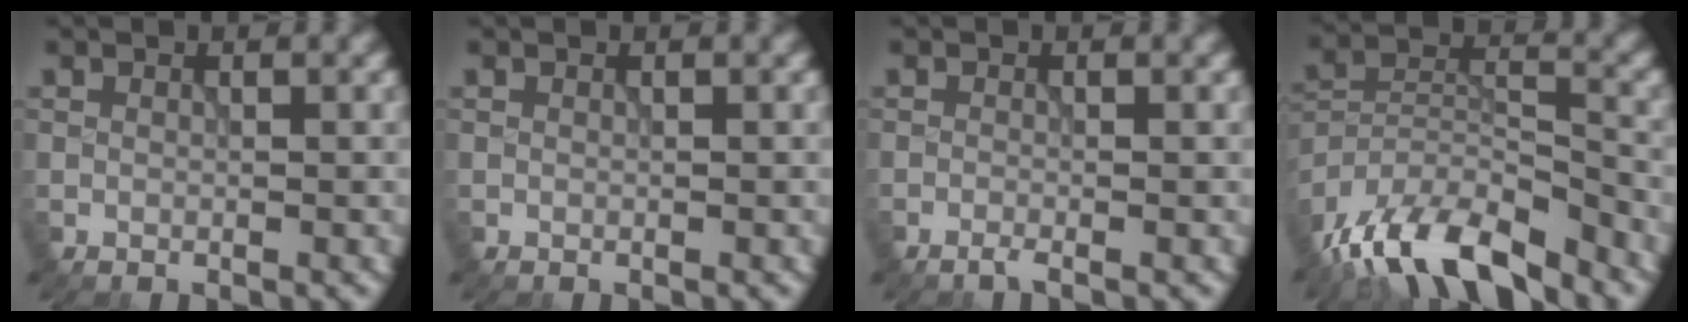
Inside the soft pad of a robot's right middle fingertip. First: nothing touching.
{"total": 0.0}
{"total": 0.9, "force": [-0.7, 0.1, 0.6], "torque": [-0.010, -0.004, -0.018]}
{"total": 12.9, "force": [-9.8, 4.2, 7.3], "torque": [-0.147, -0.001, -0.180]}